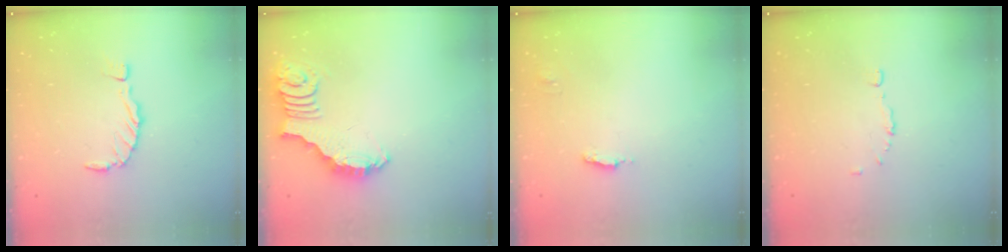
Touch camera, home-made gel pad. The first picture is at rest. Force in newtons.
{"total": 2.6, "press": 2.6, "slide": 0.5}
{"total": 2.9, "press": 2.9, "slide": 0.3}
{"total": 4.5, "press": 4.5, "slide": 0.5}